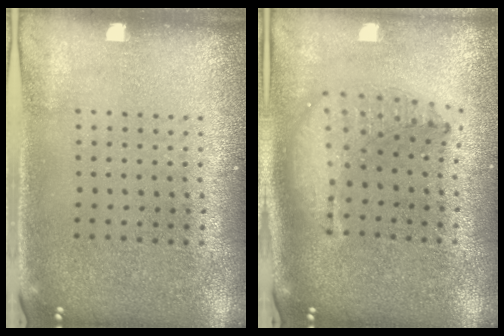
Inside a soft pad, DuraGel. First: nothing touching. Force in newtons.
{"total": 1.5, "press": 1.3, "slide": 0.7}